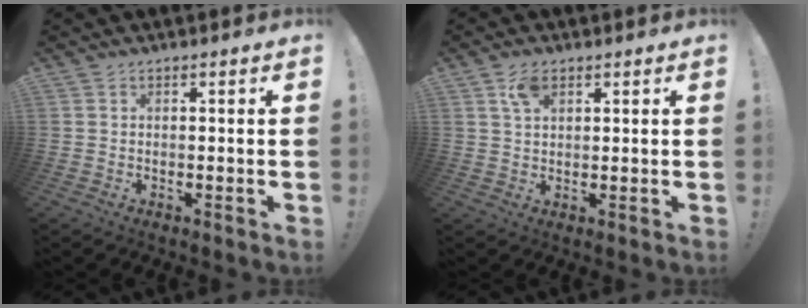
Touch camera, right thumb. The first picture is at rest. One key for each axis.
{"total": 4.8, "fx": 2.6, "fy": 2.4, "fz": 3.1, "tx": -0.058, "ty": -0.003, "tz": 0.048}